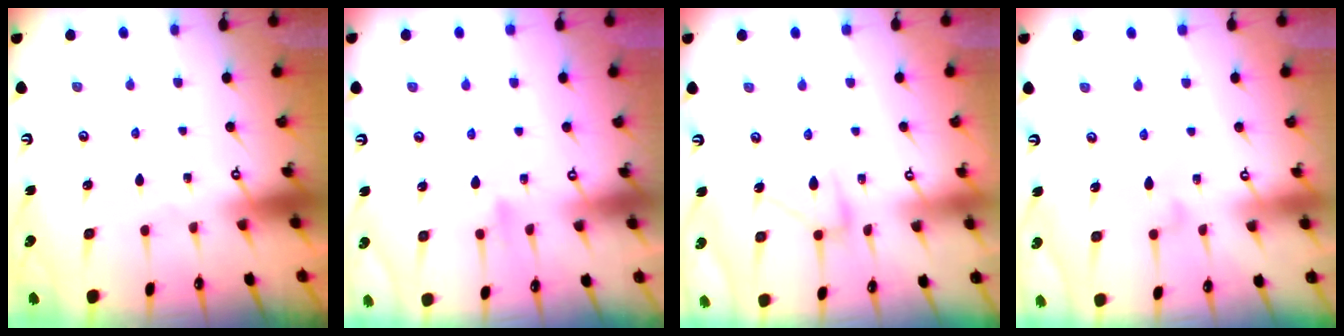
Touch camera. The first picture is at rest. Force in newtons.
{"total": 7.7, "press": 7.4, "slide": 2.1}
{"total": 11.3, "press": 11.3, "slide": 0.5}
{"total": 6.8, "press": 6.8, "slide": 0.3}